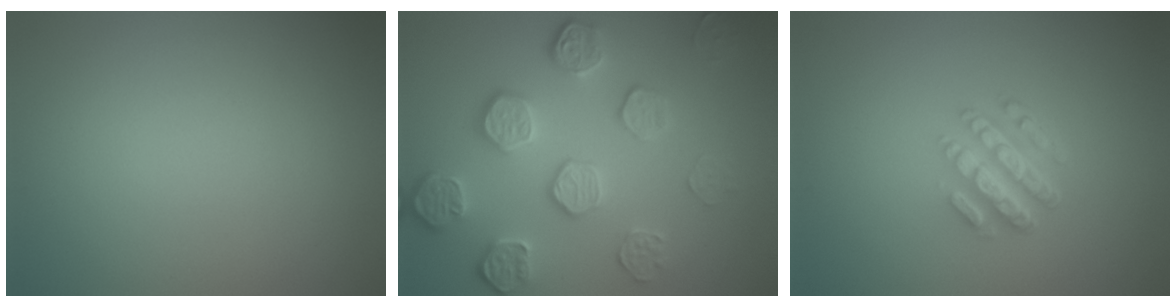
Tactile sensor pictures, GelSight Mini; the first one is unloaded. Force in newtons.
{"total": 5.1, "press": 4.1, "slide": 3.0}
{"total": 4.3, "press": 3.0, "slide": 3.0}